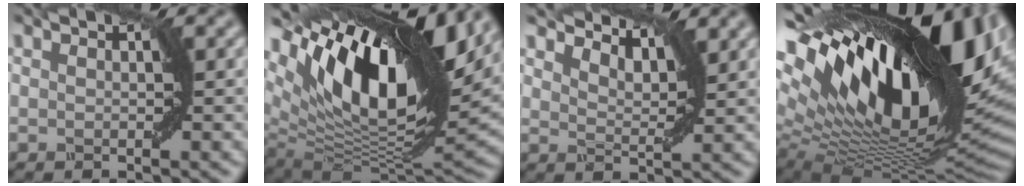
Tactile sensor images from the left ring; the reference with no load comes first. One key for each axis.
{"total": 15.6, "fx": 6.0, "fy": 7.9, "fz": 12.0, "tx": -0.216, "ty": 0.026, "tz": 0.103}
{"total": 3.9, "fx": 3.7, "fy": 0.6, "fz": 1.0, "tx": -0.031, "ty": 0.002, "tz": 0.051}
{"total": 20.2, "fx": 7.1, "fy": 8.7, "fz": 16.8, "tx": -0.294, "ty": 0.021, "tz": 0.135}